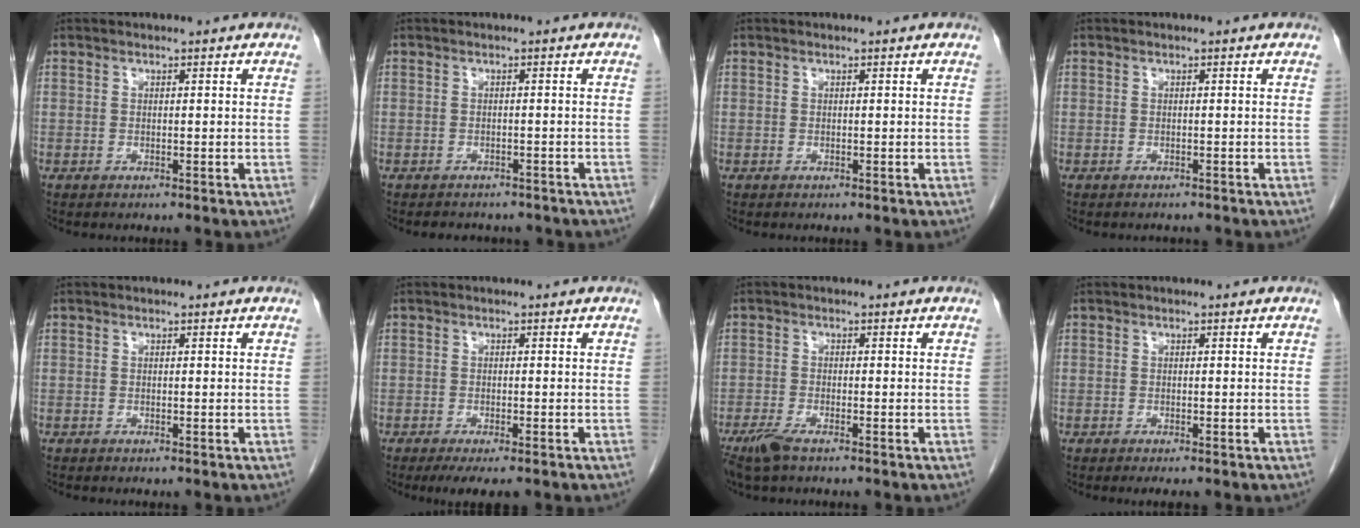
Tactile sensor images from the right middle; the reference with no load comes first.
{"total": 5.6, "force": [-4.9, 2.4, 1.5], "torque": [-0.017, 0.005, -0.051]}
{"total": 0.0}
{"total": 0.8, "force": [-0.8, 0.2, 0.0], "torque": [-0.008, -0.003, -0.011]}
{"total": 0.0}
{"total": 4.7, "force": [-3.4, 1.2, 3.0], "torque": [-0.042, -0.012, -0.049]}
{"total": 3.6, "force": [-2.5, 0.7, 2.4], "torque": [-0.055, -0.008, -0.049]}
{"total": 2.7, "force": [-2.0, 0.8, 1.7], "torque": [-0.023, -0.008, -0.025]}